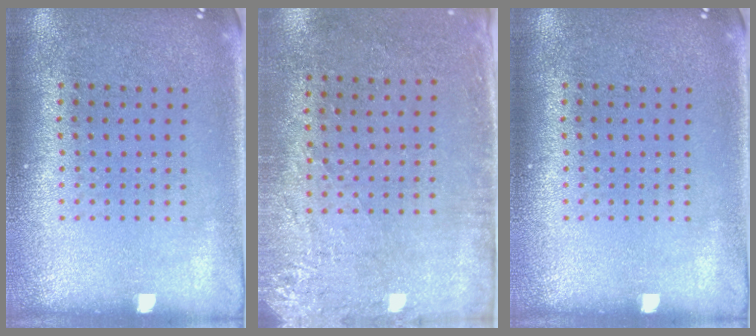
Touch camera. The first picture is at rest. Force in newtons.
{"total": 2.8, "press": 2.3, "slide": 1.6}
{"total": 0.0}